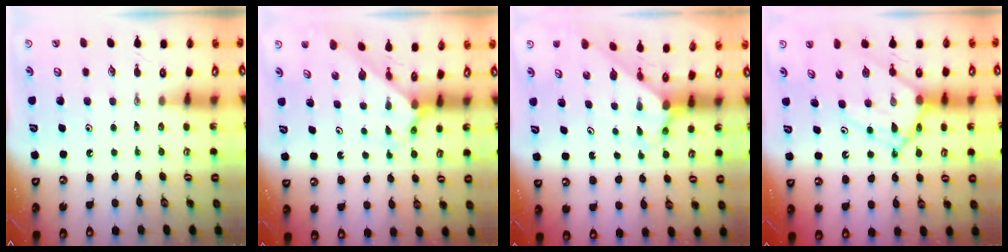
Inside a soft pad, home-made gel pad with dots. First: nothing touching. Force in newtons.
{"total": 2.1, "press": 2.1, "slide": 0.2}
{"total": 2.0, "press": 2.0, "slide": 0.2}
{"total": 12.8, "press": 12.8, "slide": 1.3}